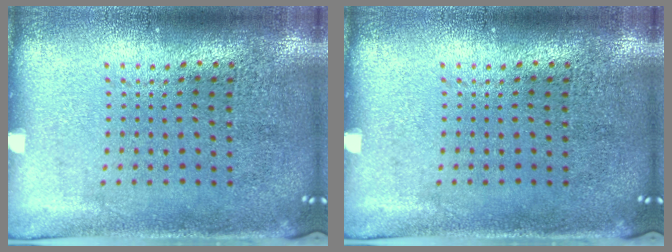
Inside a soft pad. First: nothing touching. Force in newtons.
{"total": 0.0}